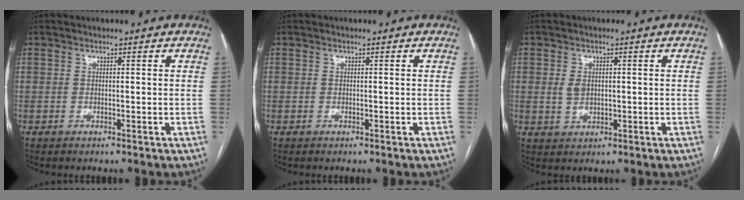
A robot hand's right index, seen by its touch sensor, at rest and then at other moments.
{"total": 0.0}
{"total": 2.7, "force": [0.2, 1.9, 1.9], "torque": [-0.037, 0.001, 0.010]}